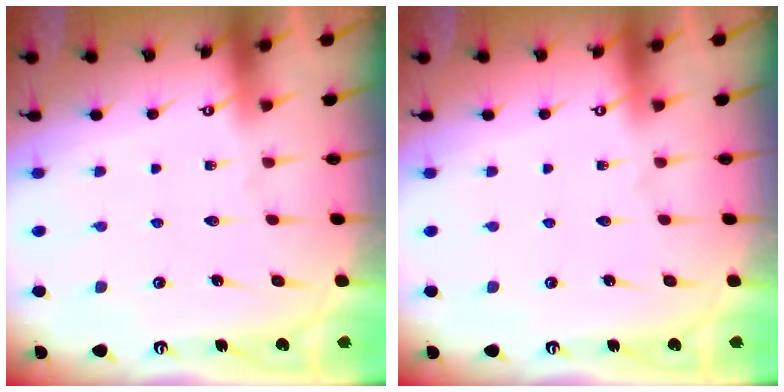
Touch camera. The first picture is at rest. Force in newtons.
{"total": 0.0}